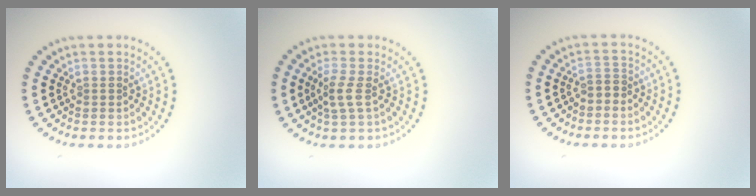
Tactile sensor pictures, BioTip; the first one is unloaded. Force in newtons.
{"total": 1.8, "press": 1.4, "slide": 1.1}
{"total": 1.1, "press": 0.9, "slide": 0.7}